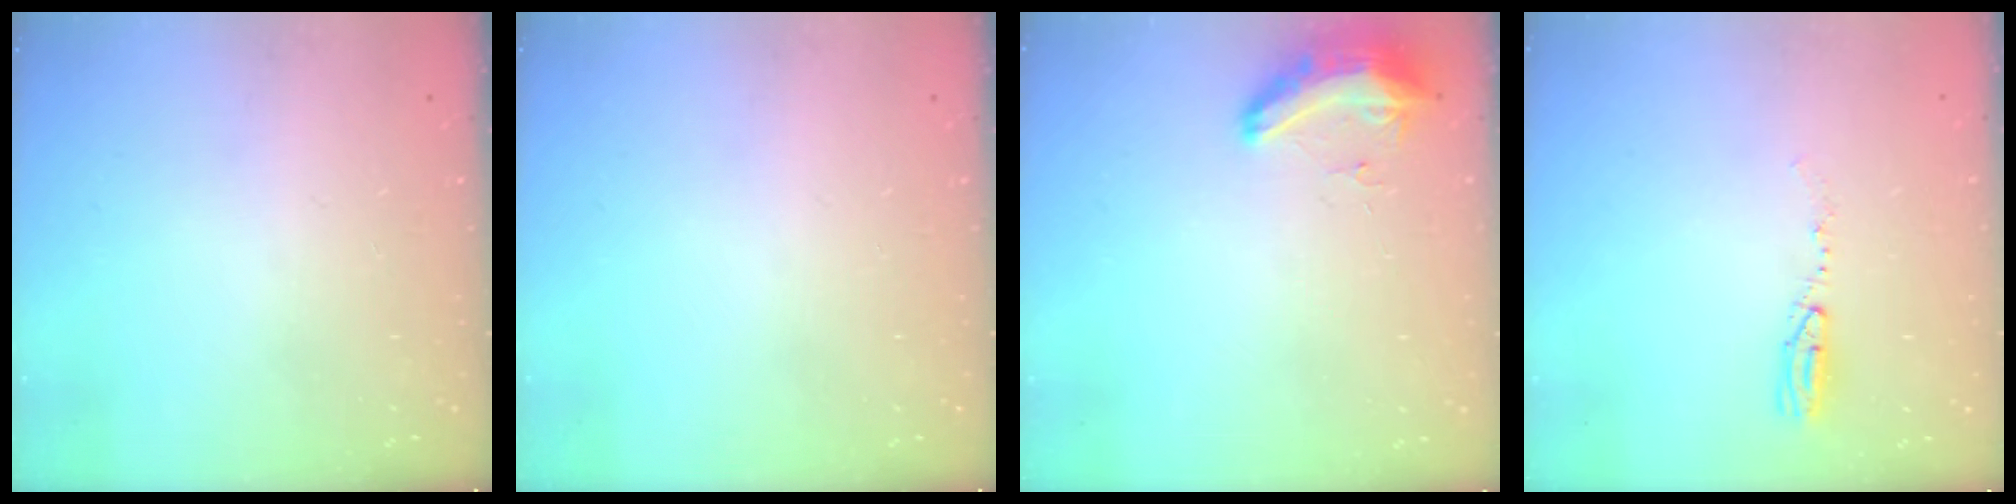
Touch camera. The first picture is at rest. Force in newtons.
{"total": 0.0}
{"total": 8.3, "press": 8.3, "slide": 0.9}
{"total": 3.9, "press": 3.4, "slide": 1.9}